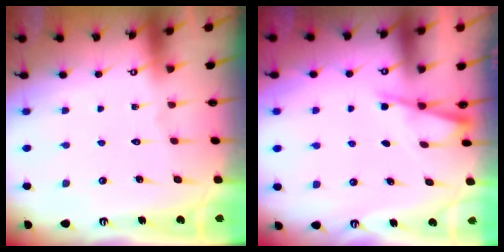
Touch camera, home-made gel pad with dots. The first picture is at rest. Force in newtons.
{"total": 1.6, "press": 1.6, "slide": 0.2}